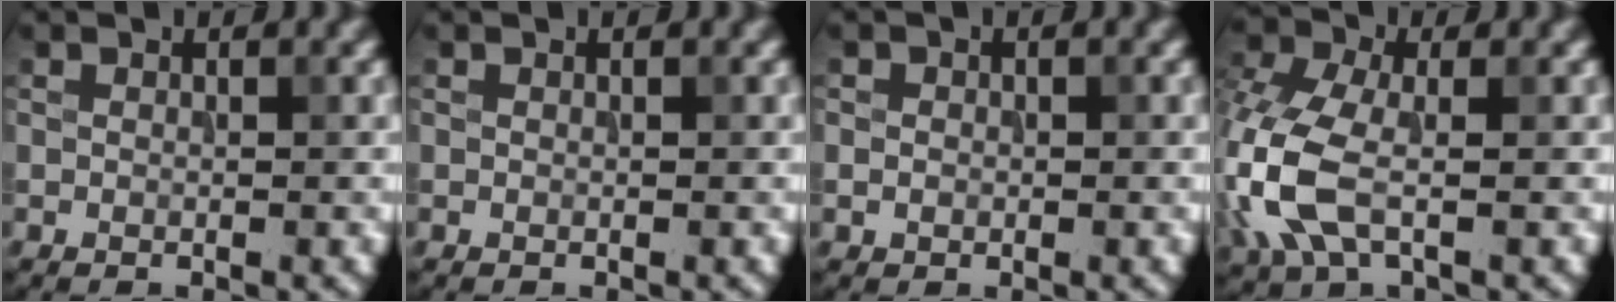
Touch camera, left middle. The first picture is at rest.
{"total": 0.0}
{"total": 0.9, "force": [0.0, 0.9, 0.3], "torque": [0.000, -0.005, -0.002]}
{"total": 6.3, "force": [-1.5, 3.6, 4.9], "torque": [-0.137, 0.001, -0.038]}